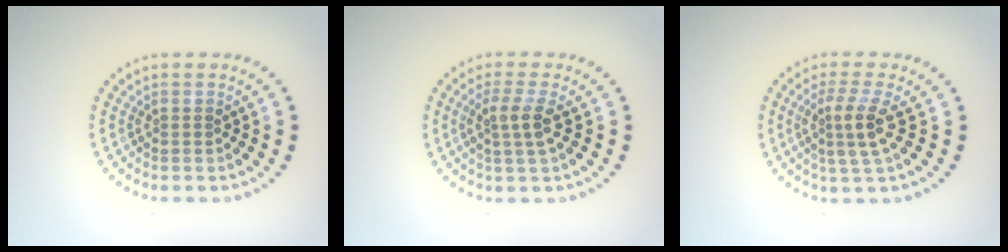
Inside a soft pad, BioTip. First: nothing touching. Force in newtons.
{"total": 2.4, "press": 2.1, "slide": 1.0}
{"total": 2.9, "press": 2.4, "slide": 1.7}